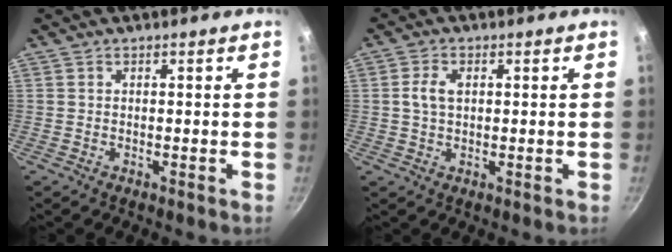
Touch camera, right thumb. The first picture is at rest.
{"total": 3.7, "force": [0.6, 2.4, 2.8], "torque": [-0.059, 0.004, 0.012]}